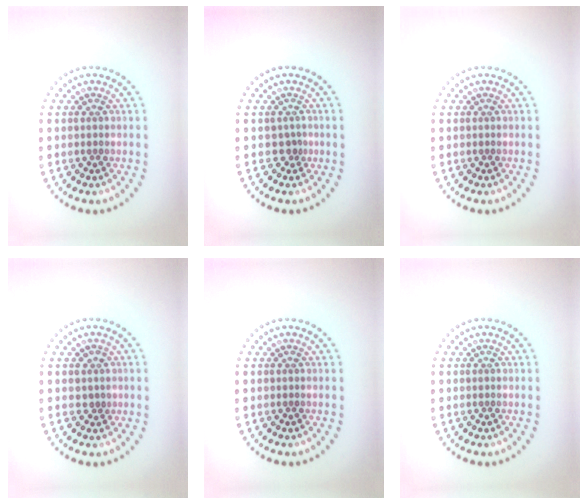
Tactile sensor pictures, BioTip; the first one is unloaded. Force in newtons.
{"total": 0.7, "press": 0.4, "slide": 0.6}
{"total": 0.0}
{"total": 1.1, "press": 1.0, "slide": 0.4}
{"total": 0.0}
{"total": 0.0}